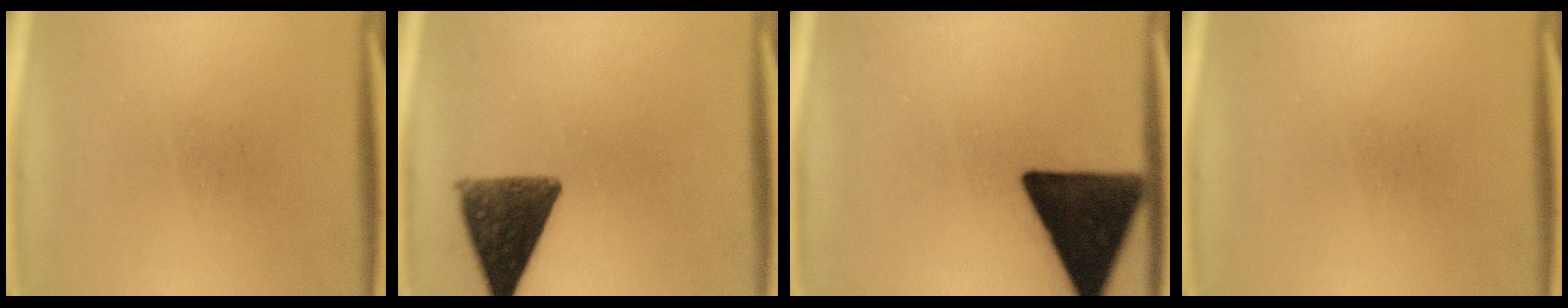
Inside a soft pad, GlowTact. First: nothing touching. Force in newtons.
{"total": 10.4}
{"total": 17.8}
{"total": 0.0}